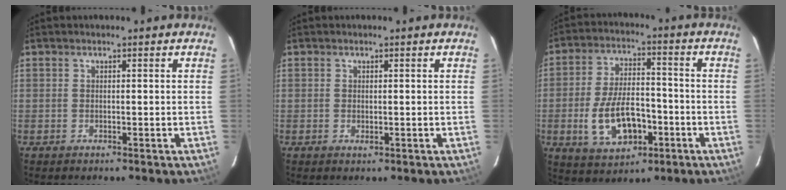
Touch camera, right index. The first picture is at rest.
{"total": 0.6, "force": [0.1, 0.3, 0.5], "torque": [-0.008, -0.001, 0.001]}
{"total": 12.7, "force": [-4.2, 6.6, 9.9], "torque": [-0.202, 0.003, -0.057]}